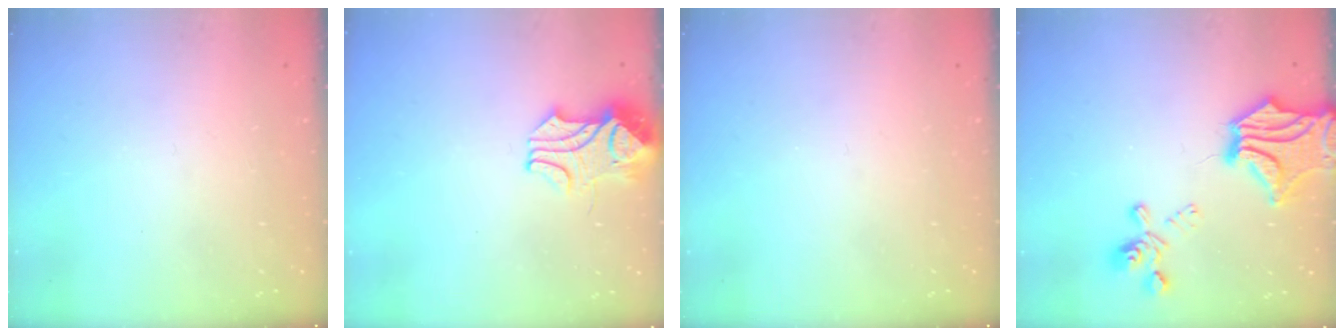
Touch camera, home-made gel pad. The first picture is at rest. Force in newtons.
{"total": 2.4, "press": 2.2, "slide": 1.0}
{"total": 0.0}
{"total": 7.2, "press": 6.2, "slide": 3.6}